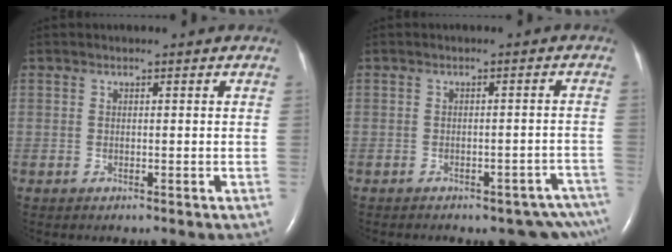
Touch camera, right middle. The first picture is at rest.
{"total": 10.6, "force": [-8.8, 3.9, 4.4], "torque": [-0.038, 0.016, -0.095]}